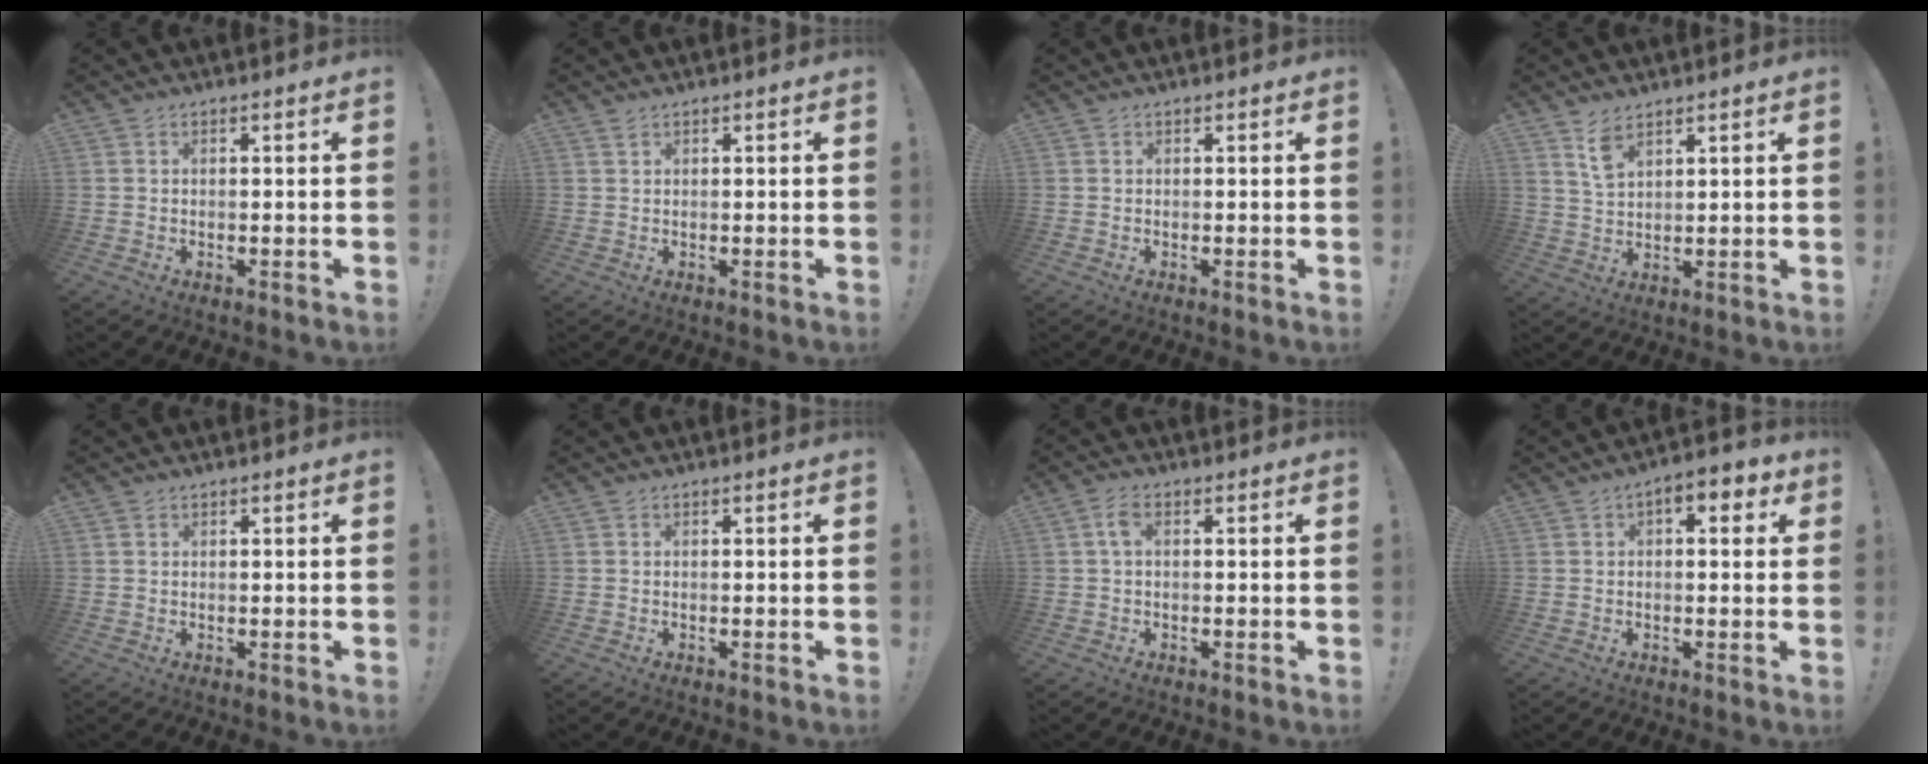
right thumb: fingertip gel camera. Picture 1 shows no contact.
{"total": 1.3, "force": [1.0, 0.6, 0.5], "torque": [-0.006, -0.003, 0.018]}
{"total": 0.0}
{"total": 5.2, "force": [3.5, 2.2, 3.2], "torque": [-0.051, -0.017, 0.063]}
{"total": 0.9, "force": [0.7, 0.6, 0.3], "torque": [0.000, -0.001, 0.012]}
{"total": 0.0}
{"total": 5.2, "force": [1.0, 2.3, 4.6], "torque": [-0.085, 0.004, 0.016]}
{"total": 5.2, "force": [1.6, 2.6, 4.2], "torque": [-0.049, -0.003, 0.021]}